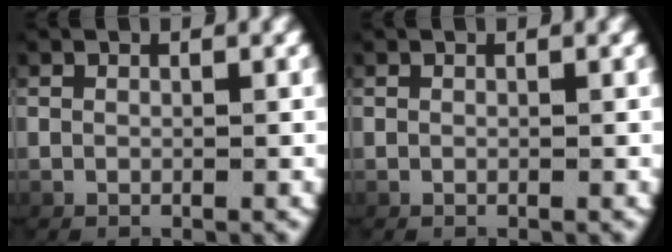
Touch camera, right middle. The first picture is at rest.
{"total": 0.0}